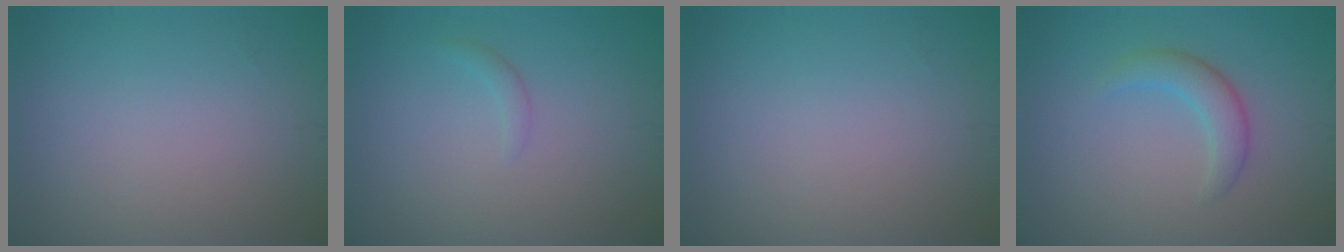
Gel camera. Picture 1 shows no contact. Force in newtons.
{"total": 0.8, "press": 0.8, "slide": 0.0}
{"total": 0.0}
{"total": 2.6, "press": 2.6, "slide": 0.2}